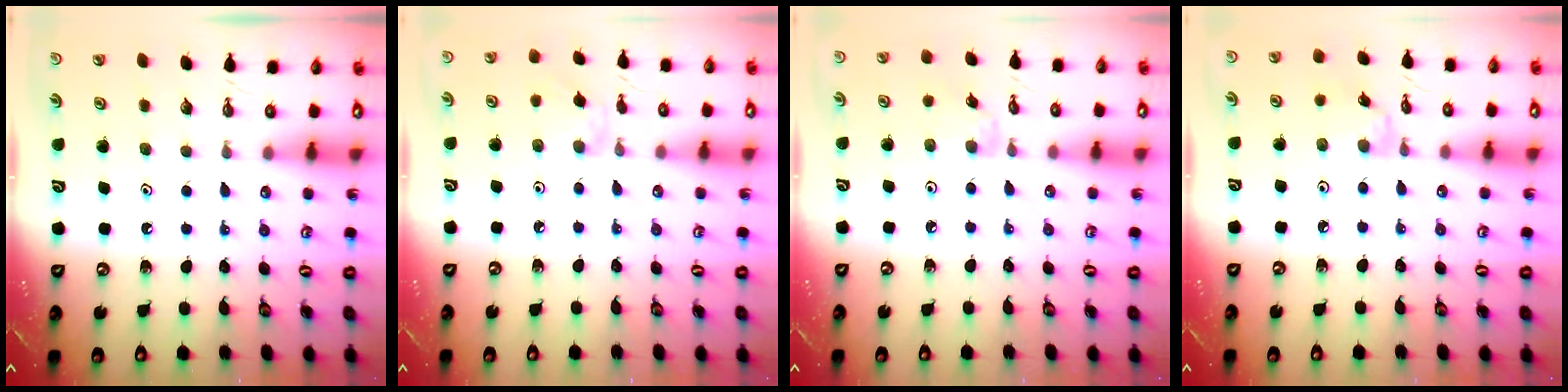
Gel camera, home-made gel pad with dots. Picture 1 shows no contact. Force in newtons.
{"total": 3.0, "press": 3.0, "slide": 0.5}
{"total": 2.1, "press": 2.1, "slide": 0.4}
{"total": 0.9, "press": 0.8, "slide": 0.2}